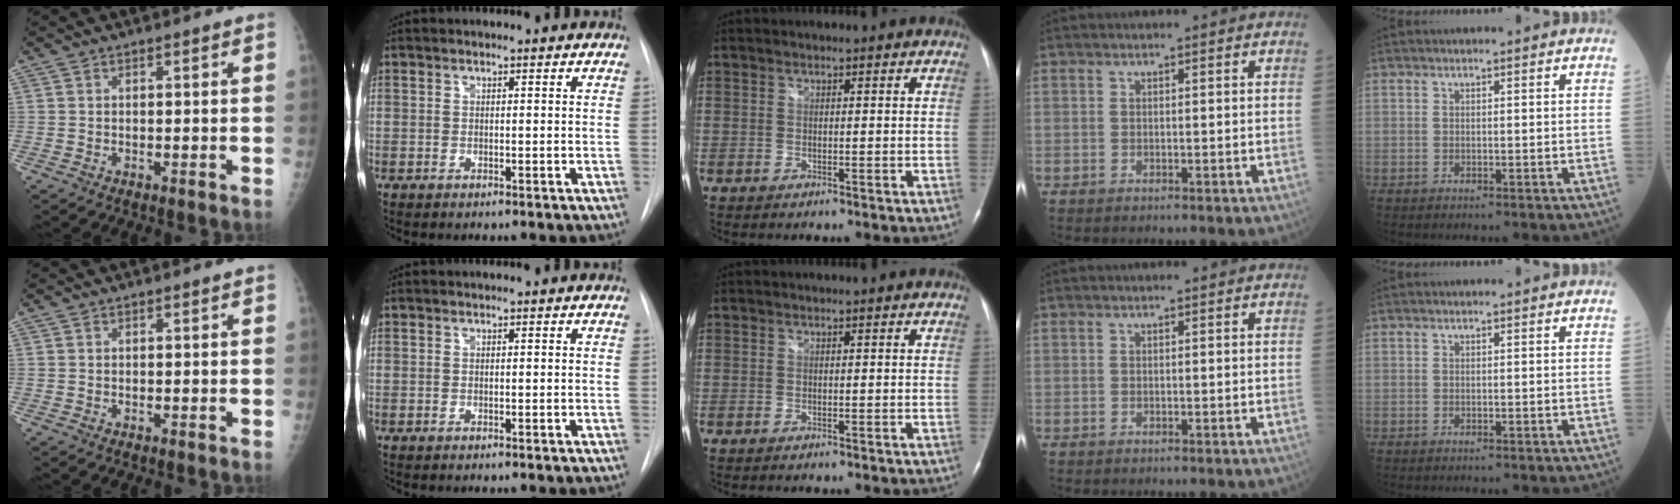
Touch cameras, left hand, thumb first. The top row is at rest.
{}